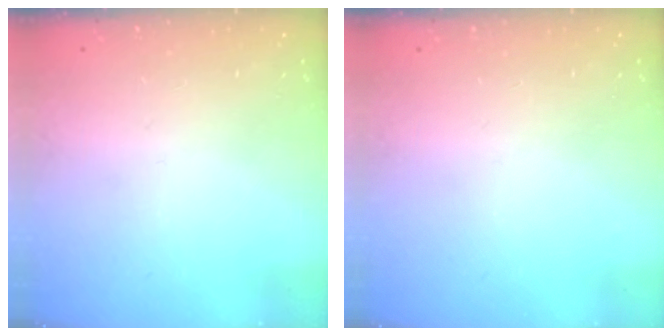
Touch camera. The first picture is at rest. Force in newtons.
{"total": 0.0}